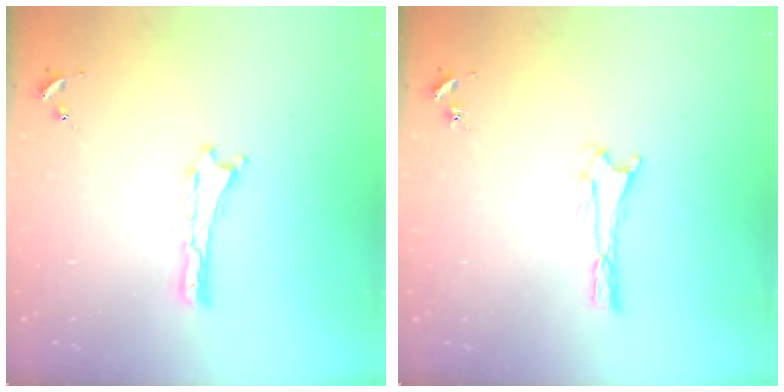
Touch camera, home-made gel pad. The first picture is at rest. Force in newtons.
{"total": 1.9, "press": 1.9, "slide": 0.2}